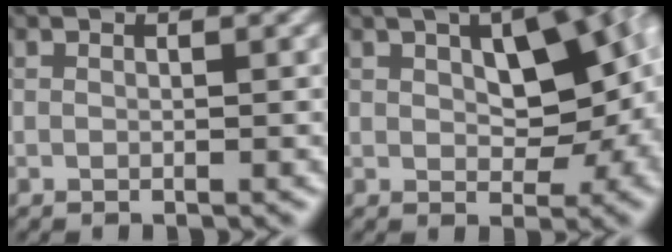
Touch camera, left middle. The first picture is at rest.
{"total": 9.2, "force": [1.7, 4.8, 7.7], "torque": [-0.101, 0.009, 0.031]}